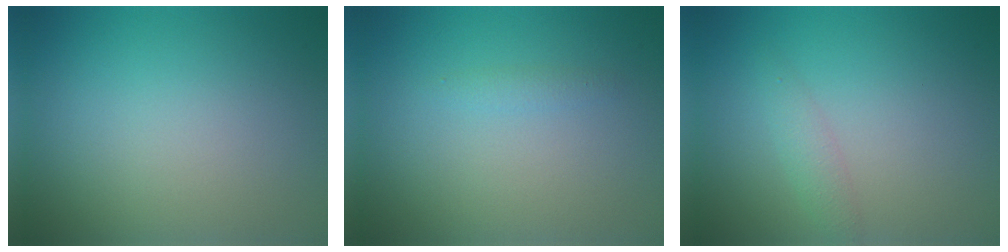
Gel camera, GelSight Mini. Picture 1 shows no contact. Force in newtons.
{"total": 0.7, "press": 0.7, "slide": 0.0}
{"total": 1.4, "press": 1.4, "slide": 0.1}